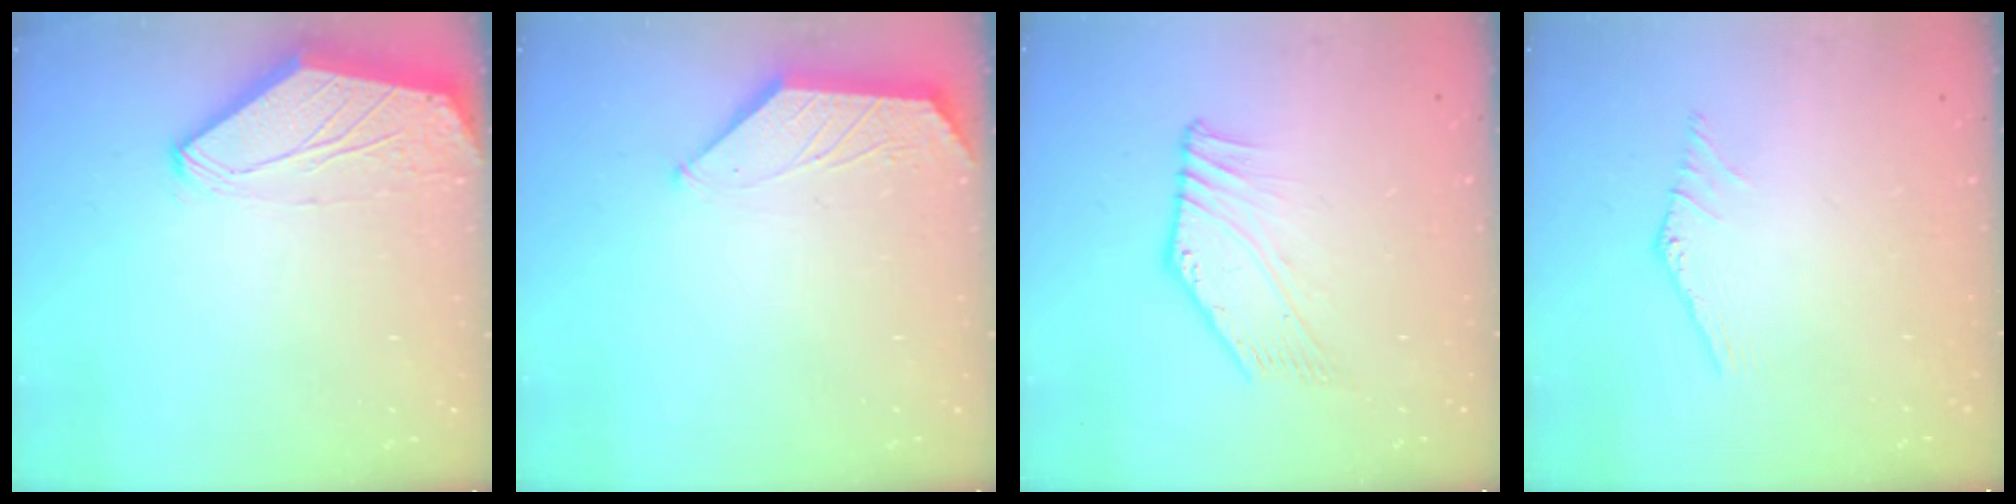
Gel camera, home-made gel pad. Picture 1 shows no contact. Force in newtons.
{"total": 1.2, "press": 1.2, "slide": 0.3}
{"total": 0.6, "press": 0.1, "slide": 0.6}
{"total": 0.0}